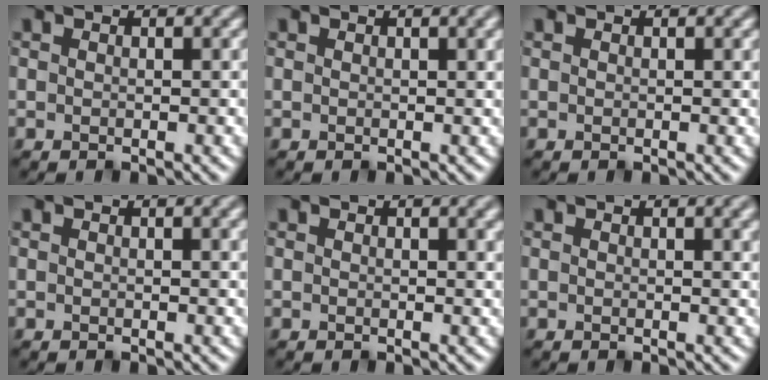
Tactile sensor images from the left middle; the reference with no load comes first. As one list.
[{"total": 3.0, "force": [1.6, 1.0, 2.3], "torque": [-0.027, 0.010, 0.021]}, {"total": 0.8, "force": [0.5, 0.1, 0.6], "torque": [-0.005, 0.003, 0.007]}, {"total": 2.2, "force": [1.2, 0.6, 1.8], "torque": [-0.018, 0.007, 0.018]}, {"total": 2.9, "force": [1.7, 0.9, 2.2], "torque": [-0.023, 0.009, 0.024]}, {"total": 3.5, "force": [2.0, 1.1, 2.7], "torque": [-0.029, 0.011, 0.026]}]